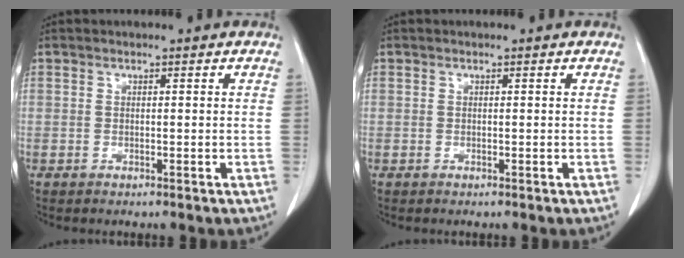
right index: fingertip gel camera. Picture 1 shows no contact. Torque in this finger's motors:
{"motor_torque": [0.00, 0.00, 0.01, 0.00]}